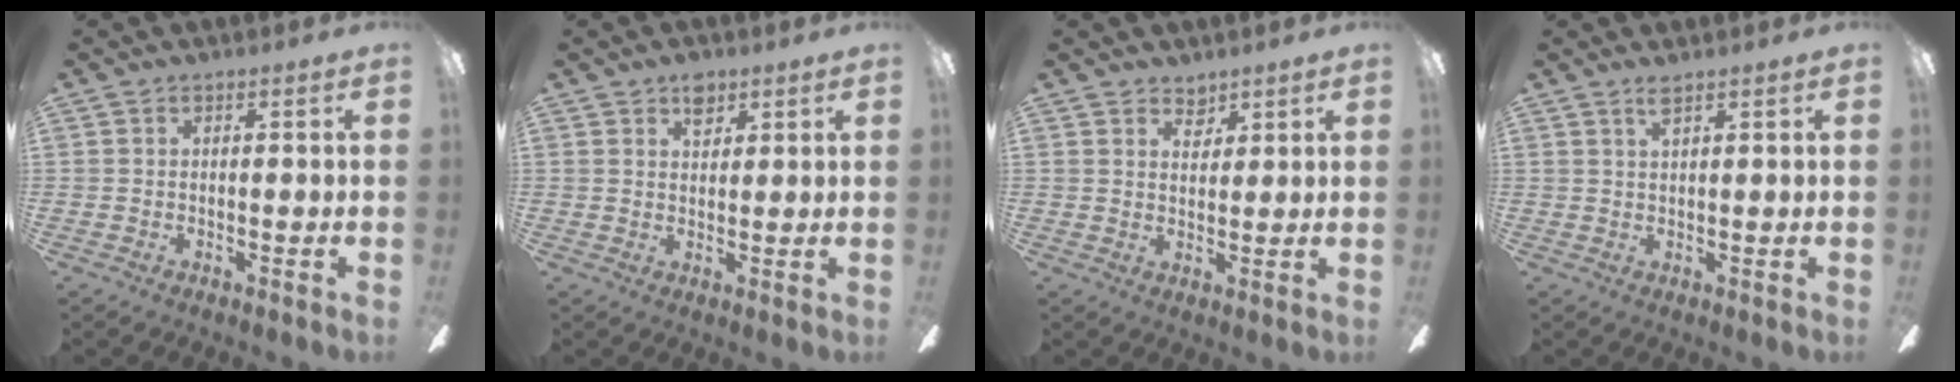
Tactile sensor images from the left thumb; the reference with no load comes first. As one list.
[{"total": 4.3, "force": [2.8, 2.5, 2.1], "torque": [-0.023, -0.005, 0.046]}, {"total": 3.6, "force": [2.9, 1.8, 0.9], "torque": [-0.009, -0.011, 0.051]}, {"total": 2.5, "force": [1.9, 0.3, 1.6], "torque": [-0.038, 0.001, 0.034]}]